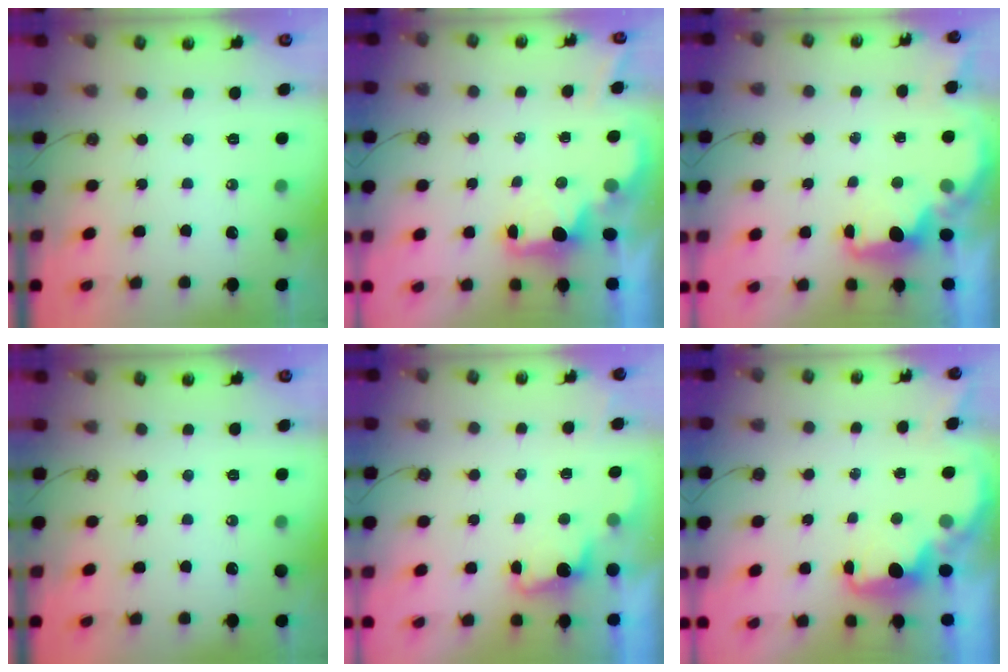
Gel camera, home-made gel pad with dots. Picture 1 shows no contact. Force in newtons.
{"total": 1.9, "press": 1.7, "slide": 0.7}
{"total": 2.0, "press": 1.9, "slide": 0.8}
{"total": 0.0}
{"total": 1.8, "press": 1.5, "slide": 0.9}
{"total": 2.3, "press": 2.1, "slide": 0.9}